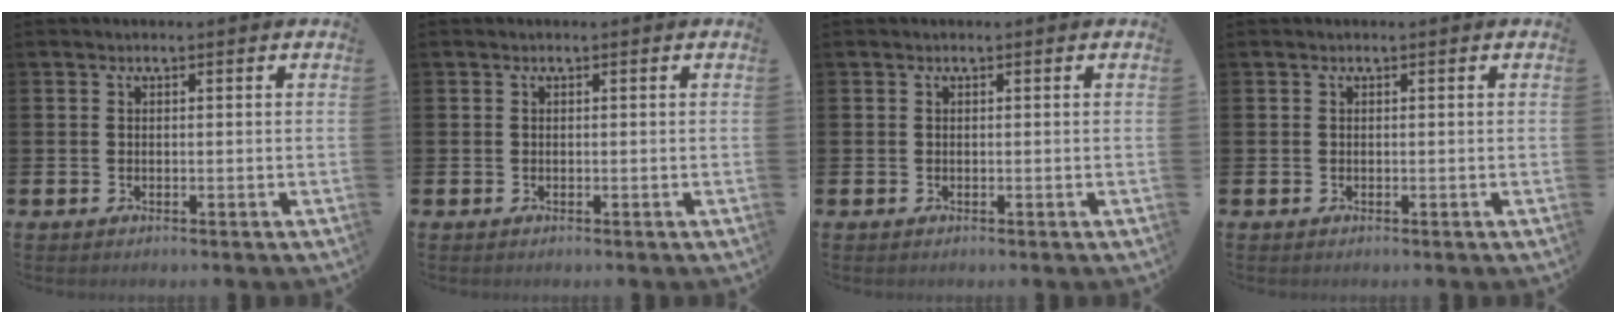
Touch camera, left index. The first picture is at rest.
{"total": 0.0}
{"total": 0.0}
{"total": 0.0}